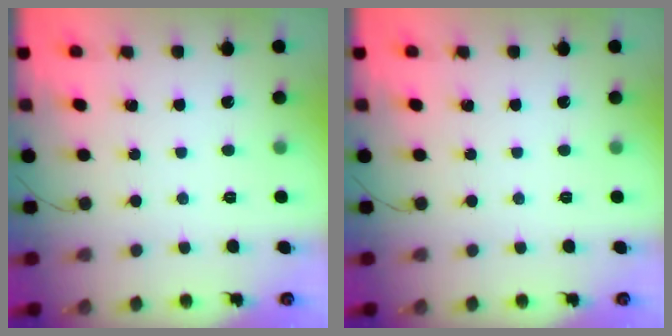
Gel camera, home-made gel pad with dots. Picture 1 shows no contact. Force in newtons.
{"total": 0.0}